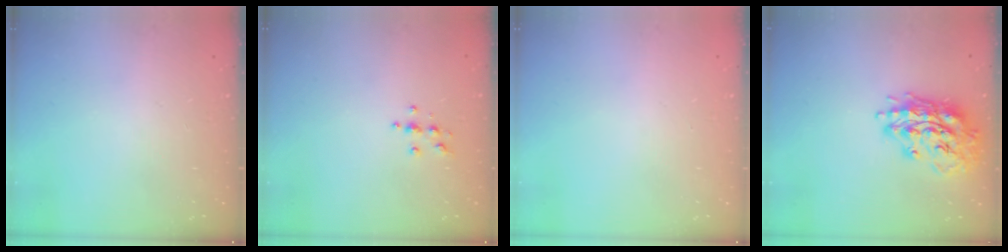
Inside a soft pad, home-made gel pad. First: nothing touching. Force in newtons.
{"total": 3.9, "press": 3.8, "slide": 0.4}
{"total": 0.0}
{"total": 16.5, "press": 16.4, "slide": 1.9}